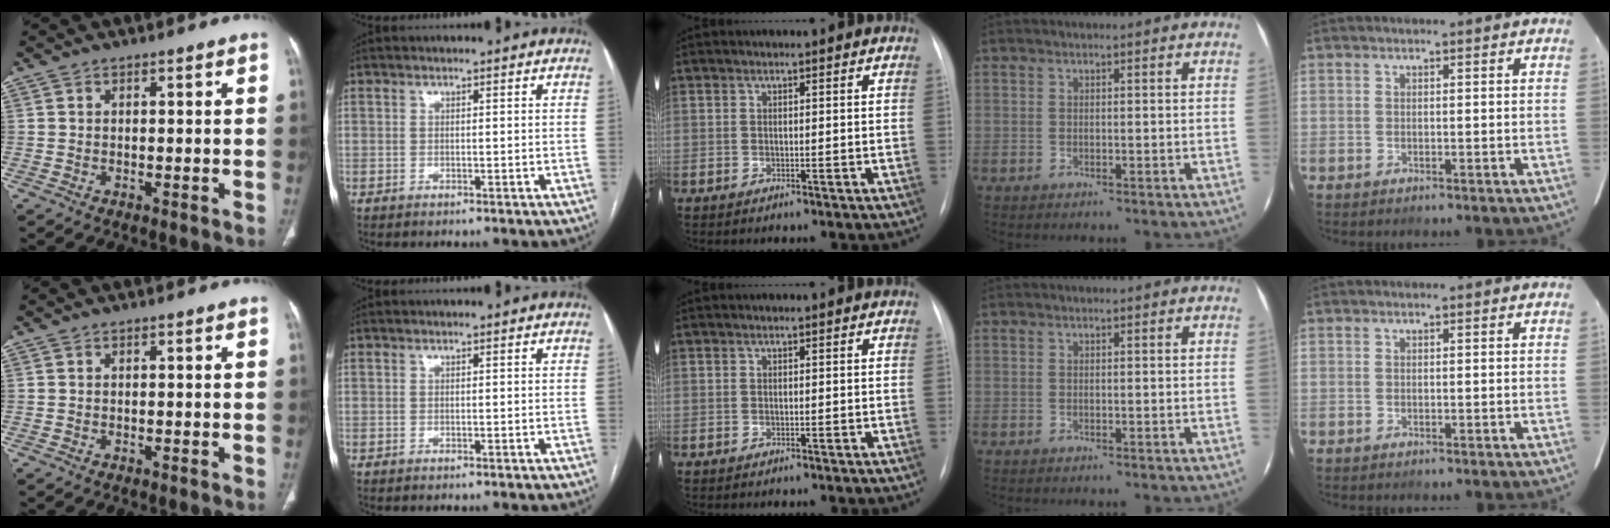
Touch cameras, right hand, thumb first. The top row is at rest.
{}